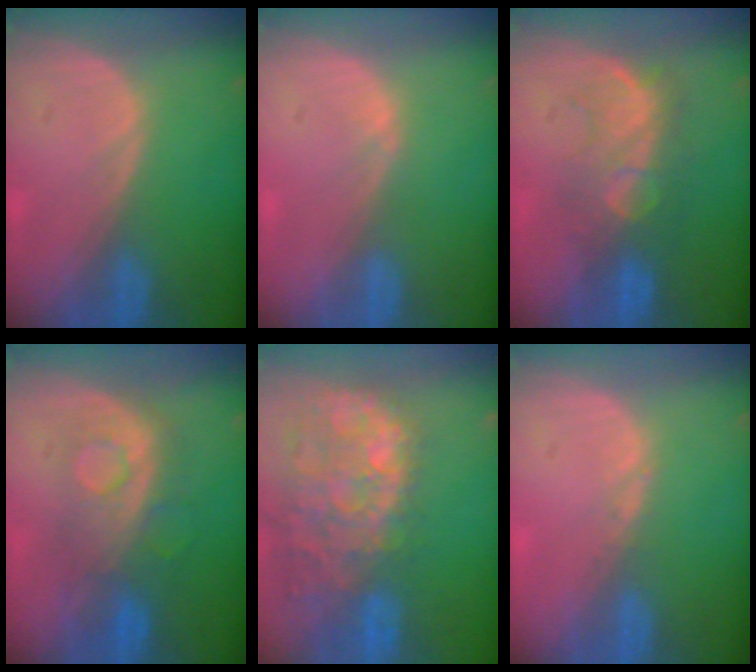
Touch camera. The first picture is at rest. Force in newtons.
{"total": 0.7, "press": 0.7, "slide": 0.3}
{"total": 8.1, "press": 7.9, "slide": 1.7}
{"total": 7.8, "press": 7.8, "slide": 0.6}
{"total": 14.7, "press": 11.9, "slide": 8.7}
{"total": 0.6, "press": 0.5, "slide": 0.3}